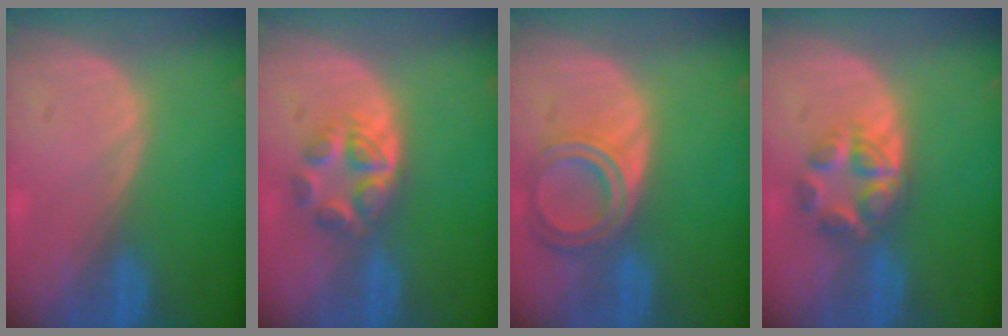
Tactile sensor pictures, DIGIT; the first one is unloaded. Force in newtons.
{"total": 5.2, "press": 5.0, "slide": 1.4}
{"total": 6.5, "press": 5.9, "slide": 2.8}
{"total": 5.6, "press": 5.3, "slide": 2.0}